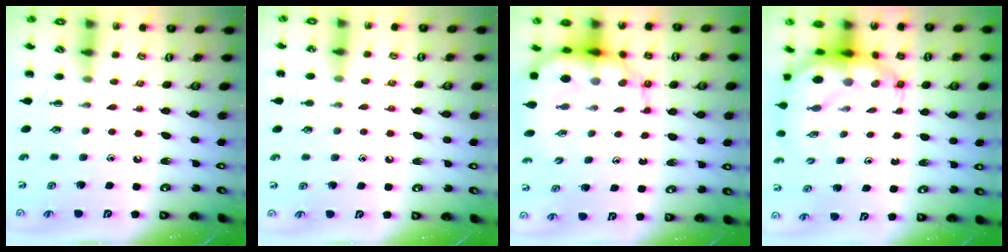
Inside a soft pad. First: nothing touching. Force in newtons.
{"total": 4.9, "press": 4.6, "slide": 1.8}
{"total": 10.5, "press": 10.1, "slide": 2.8}
{"total": 7.2, "press": 7.0, "slide": 1.8}